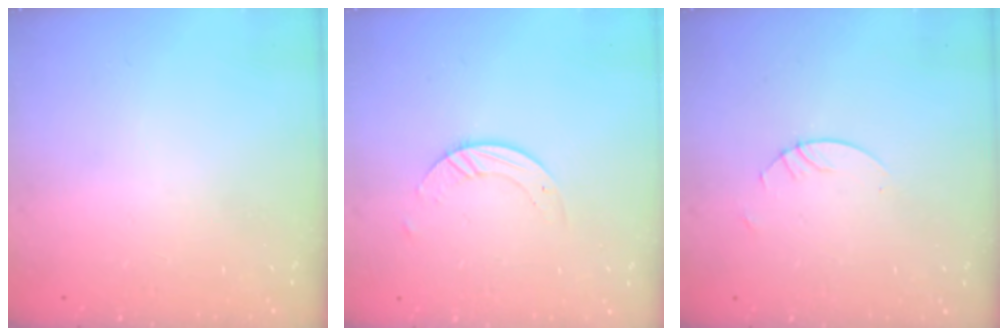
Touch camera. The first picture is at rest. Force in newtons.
{"total": 3.1, "press": 3.1, "slide": 0.2}
{"total": 2.7, "press": 2.7, "slide": 0.2}